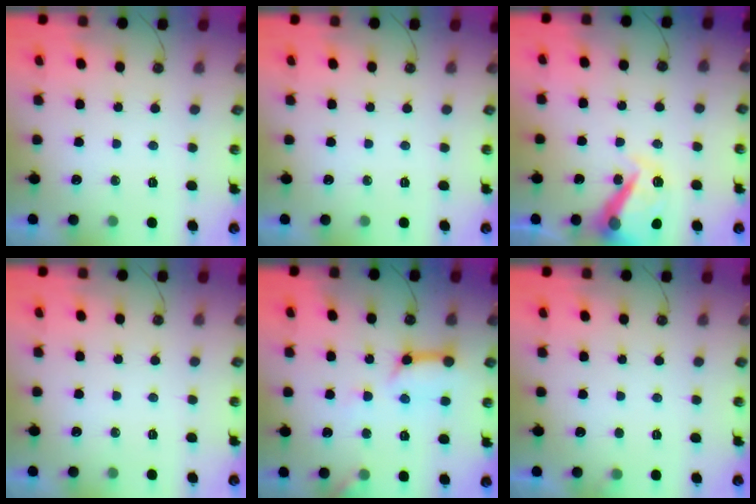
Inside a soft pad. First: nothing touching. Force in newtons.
{"total": 0.0}
{"total": 16.6, "press": 16.6, "slide": 0.3}
{"total": 0.0}
{"total": 11.8, "press": 11.8, "slide": 1.2}
{"total": 3.1, "press": 3.1, "slide": 0.4}